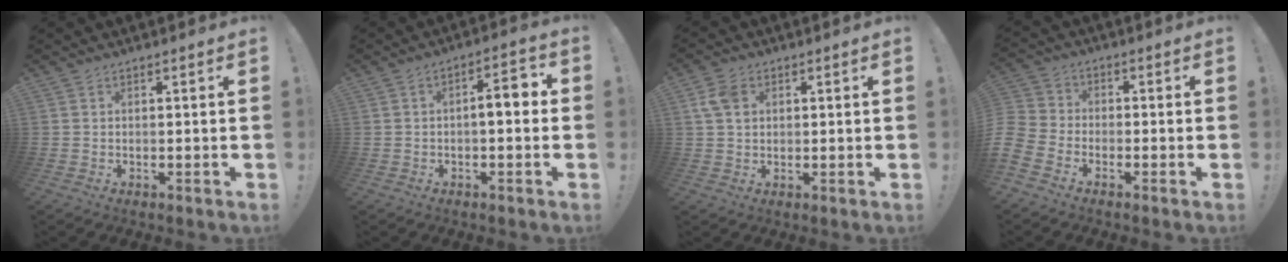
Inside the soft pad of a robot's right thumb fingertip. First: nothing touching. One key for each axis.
{"total": 6.2, "fx": -0.5, "fy": 2.3, "fz": 5.7, "tx": -0.083, "ty": 0.010, "tz": -0.014}
{"total": 6.5, "fx": 1.8, "fy": 4.7, "fz": 4.2, "tx": -0.079, "ty": 0.008, "tz": 0.037}
{"total": 7.1, "fx": -4.9, "fy": 4.5, "fz": 2.4, "tx": -0.066, "ty": 0.030, "tz": -0.092}